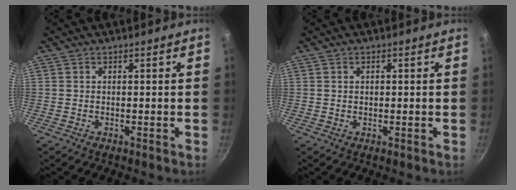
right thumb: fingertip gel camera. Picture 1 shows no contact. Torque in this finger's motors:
{"motor_torque": [-0.06, -0.09, -0.55, 0.11, -0.02]}